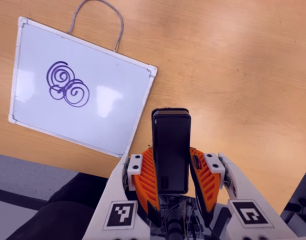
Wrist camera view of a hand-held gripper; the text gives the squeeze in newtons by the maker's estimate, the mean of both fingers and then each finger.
{"total": 5.4, "left": 4.1, "right": 6.7}